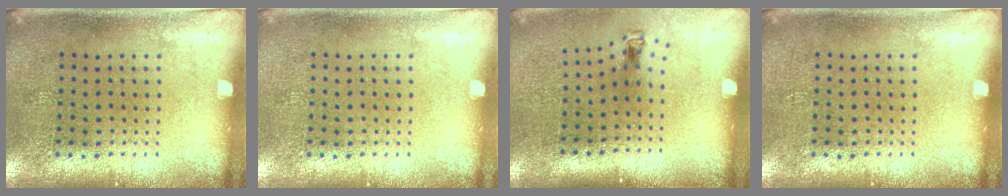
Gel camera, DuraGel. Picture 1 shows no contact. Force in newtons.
{"total": 0.0}
{"total": 0.6, "press": 0.3, "slide": 0.5}
{"total": 0.0}